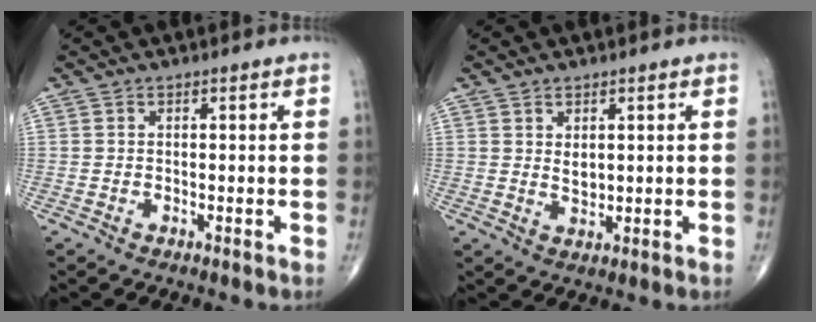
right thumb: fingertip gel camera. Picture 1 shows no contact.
{"total": 2.3, "force": [0.7, 1.4, 1.8], "torque": [-0.023, -0.012, 0.016]}